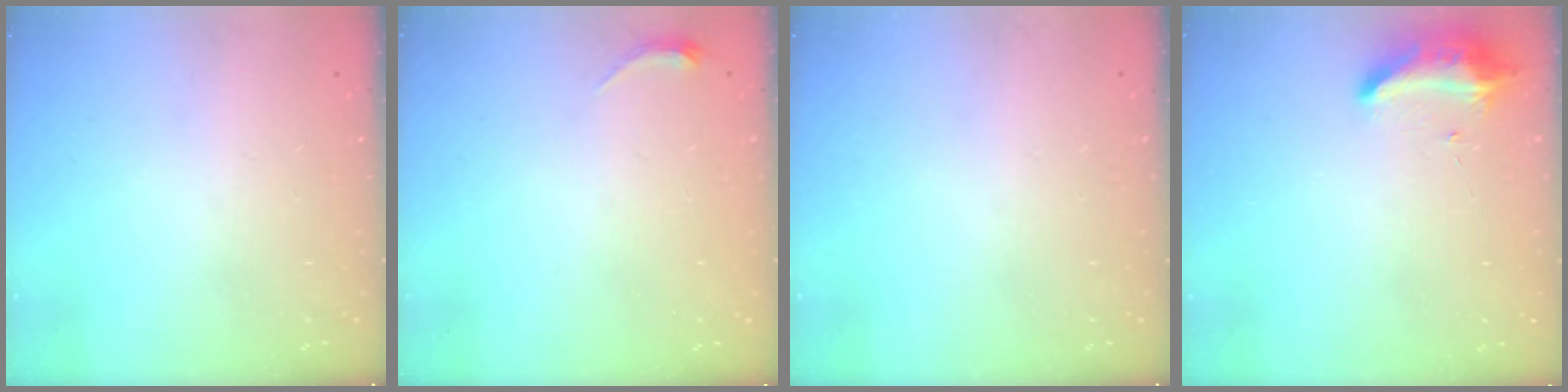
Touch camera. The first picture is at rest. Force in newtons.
{"total": 3.4, "press": 3.3, "slide": 0.7}
{"total": 0.0}
{"total": 9.2, "press": 9.2, "slide": 0.6}